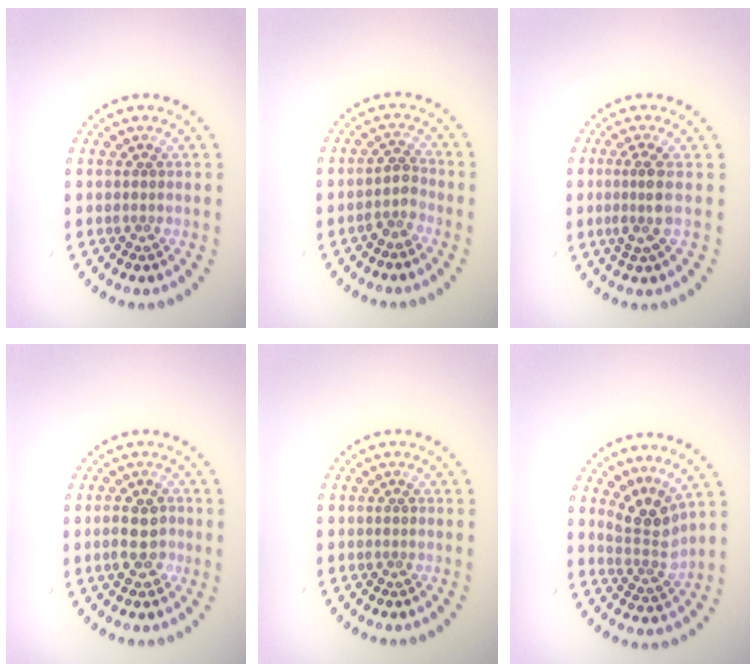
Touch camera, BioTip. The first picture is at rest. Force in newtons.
{"total": 1.9, "press": 1.5, "slide": 1.2}
{"total": 2.4, "press": 1.7, "slide": 1.6}
{"total": 2.9, "press": 2.8, "slide": 0.3}
{"total": 0.0}
{"total": 3.4, "press": 2.4, "slide": 2.5}